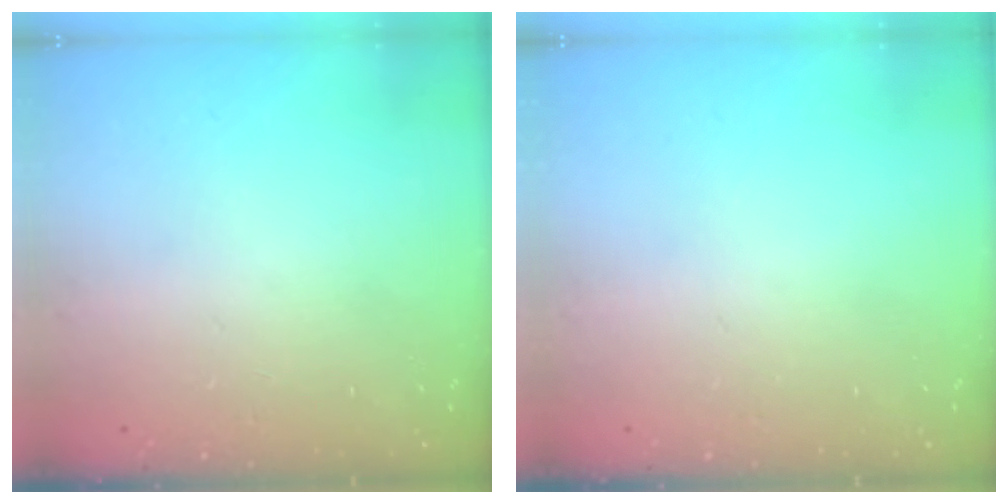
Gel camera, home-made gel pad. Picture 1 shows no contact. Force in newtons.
{"total": 0.0}